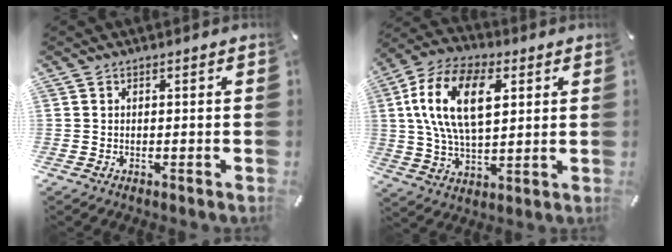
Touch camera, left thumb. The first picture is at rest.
{"total": 16.9, "force": [4.5, 9.7, 13.0], "torque": [-0.288, 0.008, 0.072]}